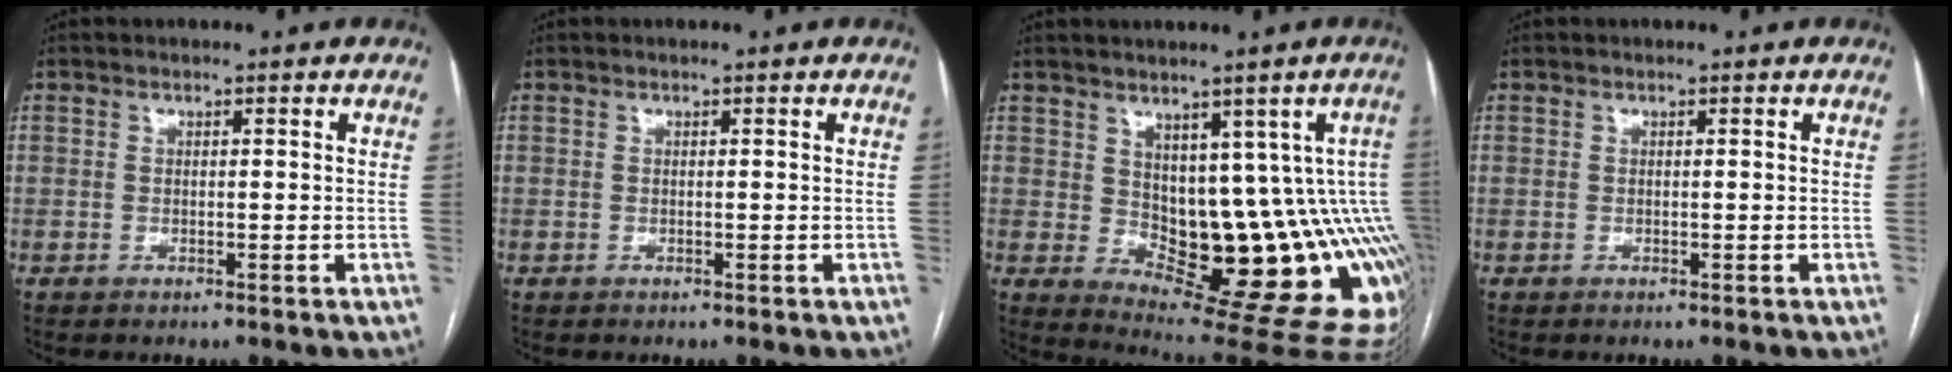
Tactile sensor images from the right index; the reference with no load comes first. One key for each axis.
{"total": 0.0}
{"total": 14.4, "fx": -0.7, "fy": 7.8, "fz": 12.2, "tx": -0.096, "ty": 0.015, "tz": 0.003}
{"total": 0.0}